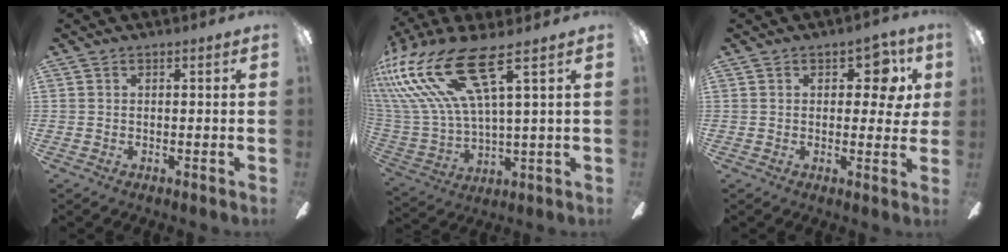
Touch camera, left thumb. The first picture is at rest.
{"total": 22.7, "force": [12.1, 7.4, 17.8], "torque": [-0.387, -0.061, 0.207]}
{"total": 7.4, "force": [2.6, 4.3, 5.5], "torque": [-0.062, 0.001, 0.040]}